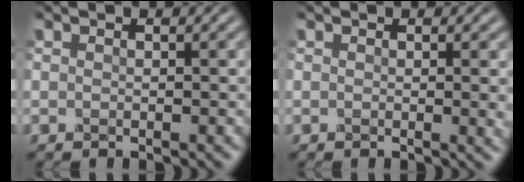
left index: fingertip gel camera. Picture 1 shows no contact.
{"total": 2.0, "force": [-0.1, 0.9, 1.7], "torque": [-0.015, 0.001, -0.005]}